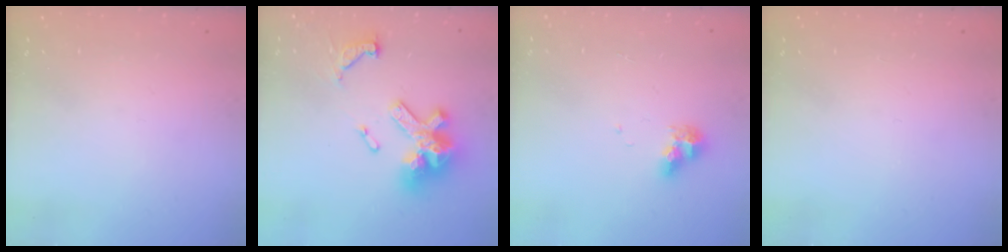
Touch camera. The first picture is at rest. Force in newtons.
{"total": 15.0, "press": 15.0, "slide": 0.8}
{"total": 7.4, "press": 7.4, "slide": 0.5}
{"total": 0.0}